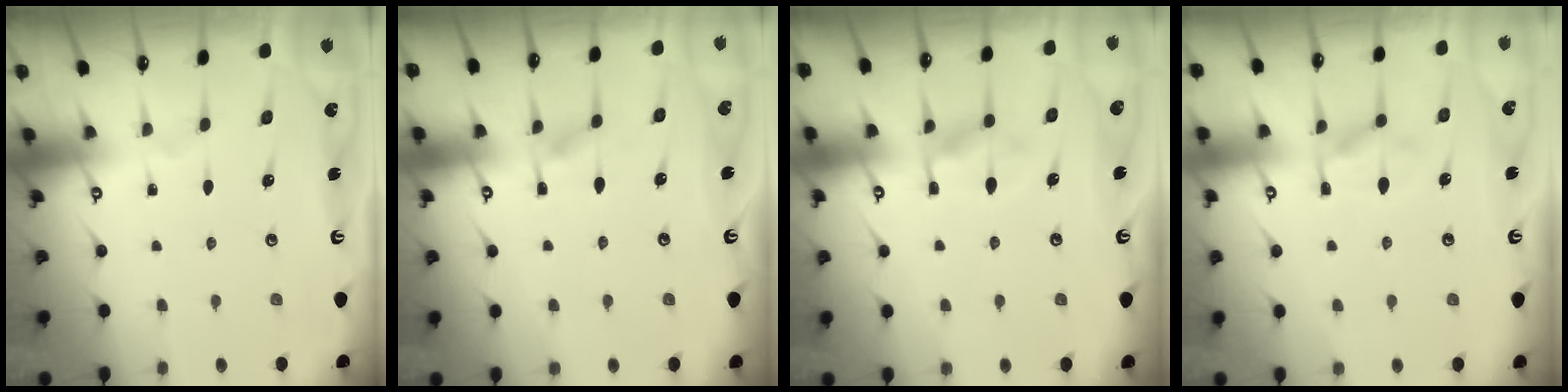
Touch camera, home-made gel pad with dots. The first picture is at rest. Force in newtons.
{"total": 5.5, "press": 5.5, "slide": 0.7}
{"total": 7.7, "press": 7.7, "slide": 0.7}
{"total": 2.6, "press": 2.3, "slide": 1.2}